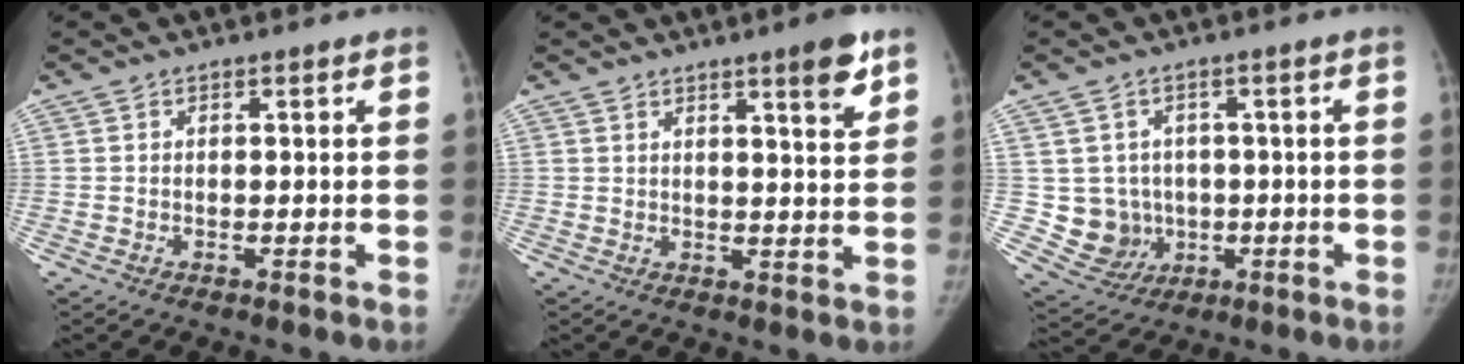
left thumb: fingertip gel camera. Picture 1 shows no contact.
{"total": 6.0, "force": [3.7, 1.0, 4.6], "torque": [-0.056, -0.023, 0.051]}
{"total": 7.7, "force": [-0.2, 7.3, 2.3], "torque": [-0.005, 0.005, 0.012]}